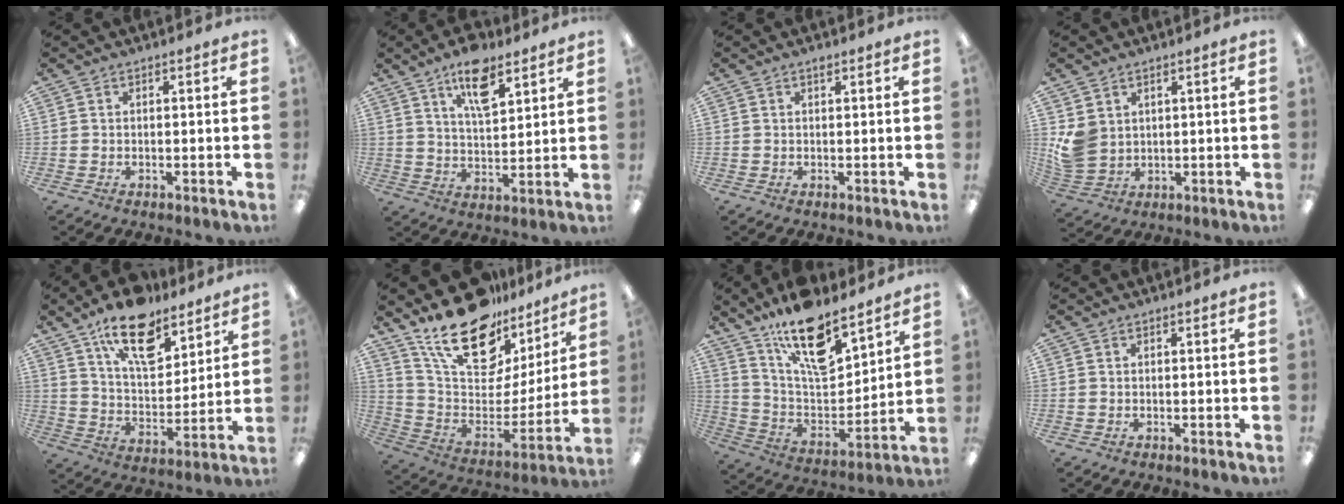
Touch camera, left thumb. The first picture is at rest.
{"total": 11.1, "force": [7.4, 4.6, 6.9], "torque": [-0.112, -0.030, 0.128]}
{"total": 0.6, "force": [0.5, 0.2, 0.3], "torque": [-0.006, 0.002, 0.008]}
{"total": 5.9, "force": [2.1, 4.9, 2.6], "torque": [-0.061, -0.009, 0.042]}
{"total": 16.7, "force": [11.4, 7.8, 9.3], "torque": [-0.146, -0.057, 0.199]}
{"total": 22.8, "force": [16.8, 10.4, 11.3], "torque": [-0.196, -0.111, 0.301]}
{"total": 17.9, "force": [12.7, 6.9, 10.6], "torque": [-0.181, -0.079, 0.219]}
{"total": 0.0}